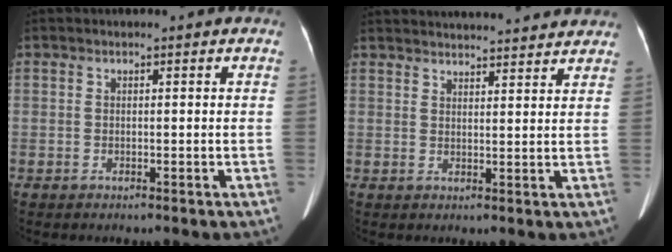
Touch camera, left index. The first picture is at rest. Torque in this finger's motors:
{"motor_torque": [0.92, -1.22, 0.25, 0.09]}